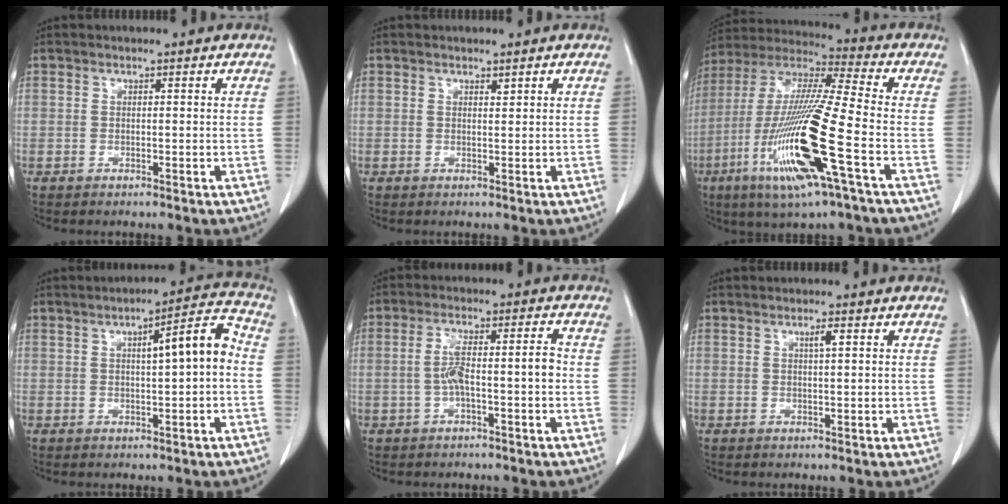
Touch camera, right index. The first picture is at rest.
{"total": 0.5, "force": [0.5, 0.1, 0.2], "torque": [-0.009, -0.006, 0.007]}
{"total": 20.3, "force": [-7.0, 0.6, 19.1], "torque": [-0.415, -0.032, -0.139]}
{"total": 7.5, "force": [0.4, 1.0, 7.4], "torque": [-0.106, 0.021, 0.002]}
{"total": 6.1, "force": [-1.1, 0.9, 5.9], "torque": [-0.113, 0.022, -0.019]}
{"total": 1.4, "force": [0.6, 0.1, 1.3], "torque": [-0.024, 0.000, 0.009]}